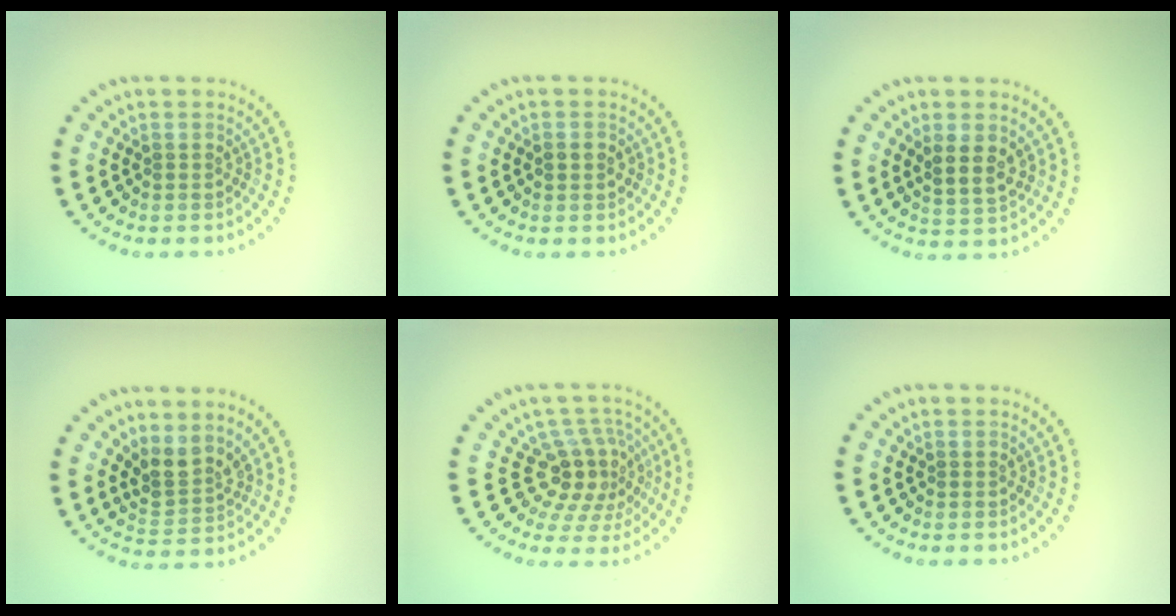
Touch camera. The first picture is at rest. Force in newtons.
{"total": 1.3, "press": 1.3, "slide": 0.2}
{"total": 2.4, "press": 2.2, "slide": 0.9}
{"total": 2.8, "press": 2.1, "slide": 1.8}
{"total": 4.2, "press": 3.1, "slide": 2.8}
{"total": 0.0}